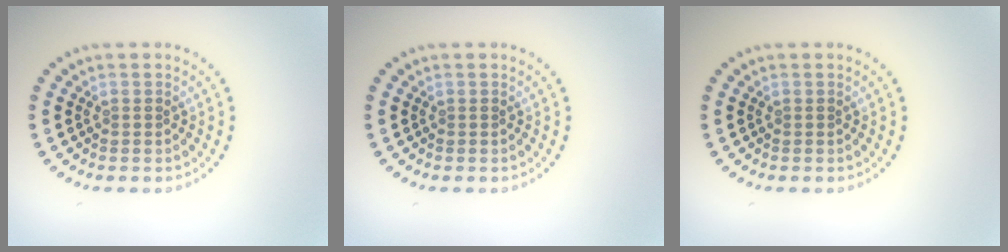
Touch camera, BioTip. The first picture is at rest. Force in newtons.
{"total": 0.0}
{"total": 0.0}